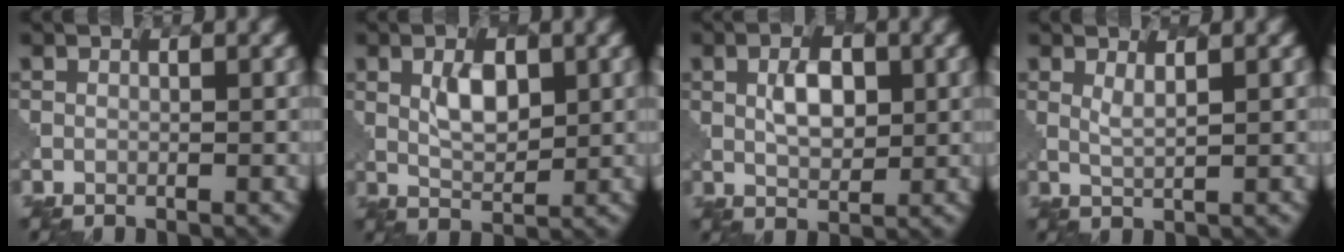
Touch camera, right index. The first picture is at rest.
{"total": 3.2, "force": [1.1, 1.7, 2.5], "torque": [-0.049, -0.002, 0.025]}
{"total": 3.3, "force": [0.9, 1.9, 2.6], "torque": [-0.049, 0.000, 0.019]}
{"total": 1.3, "force": [0.9, 0.2, 0.9], "torque": [-0.021, -0.007, 0.019]}